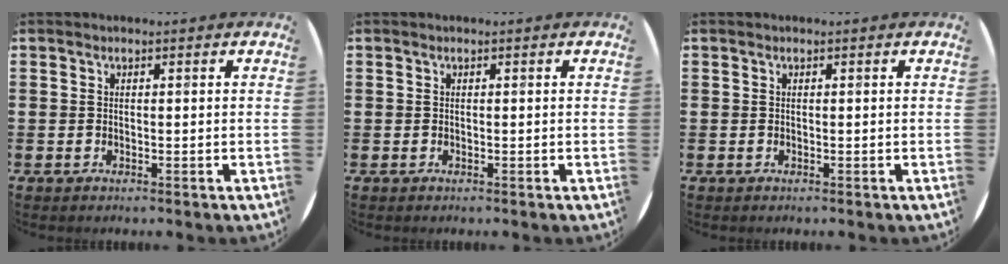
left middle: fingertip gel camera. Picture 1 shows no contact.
{"total": 0.0}
{"total": 0.0}